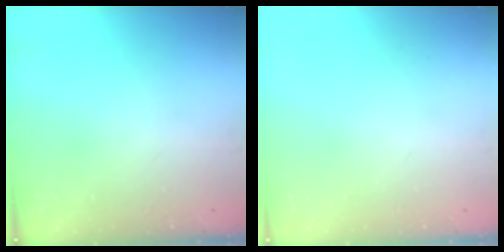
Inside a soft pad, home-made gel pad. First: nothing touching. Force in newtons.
{"total": 0.0}